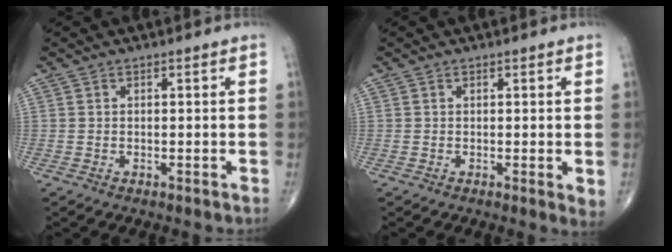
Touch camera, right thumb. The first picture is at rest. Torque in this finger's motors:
{"motor_torque": [-0.19, 0.12, 0.28, 0.05, 0.06]}